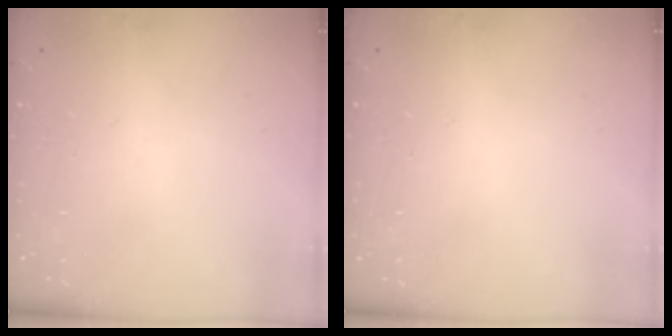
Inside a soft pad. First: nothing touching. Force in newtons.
{"total": 0.0}